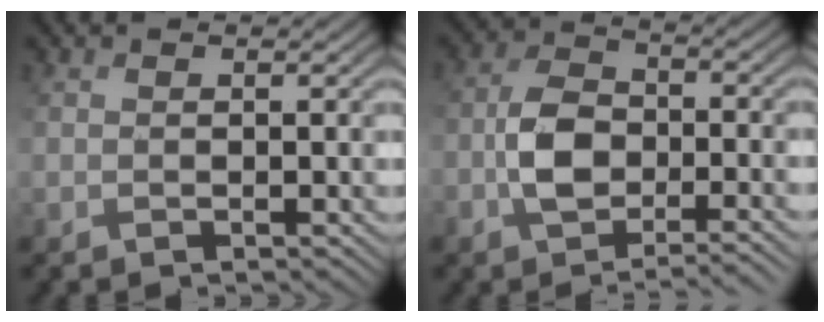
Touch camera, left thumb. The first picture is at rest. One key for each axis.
{"total": 7.0, "fx": -3.3, "fy": 3.5, "fz": 5.1, "tx": -0.094, "ty": 0.005, "tz": -0.074}